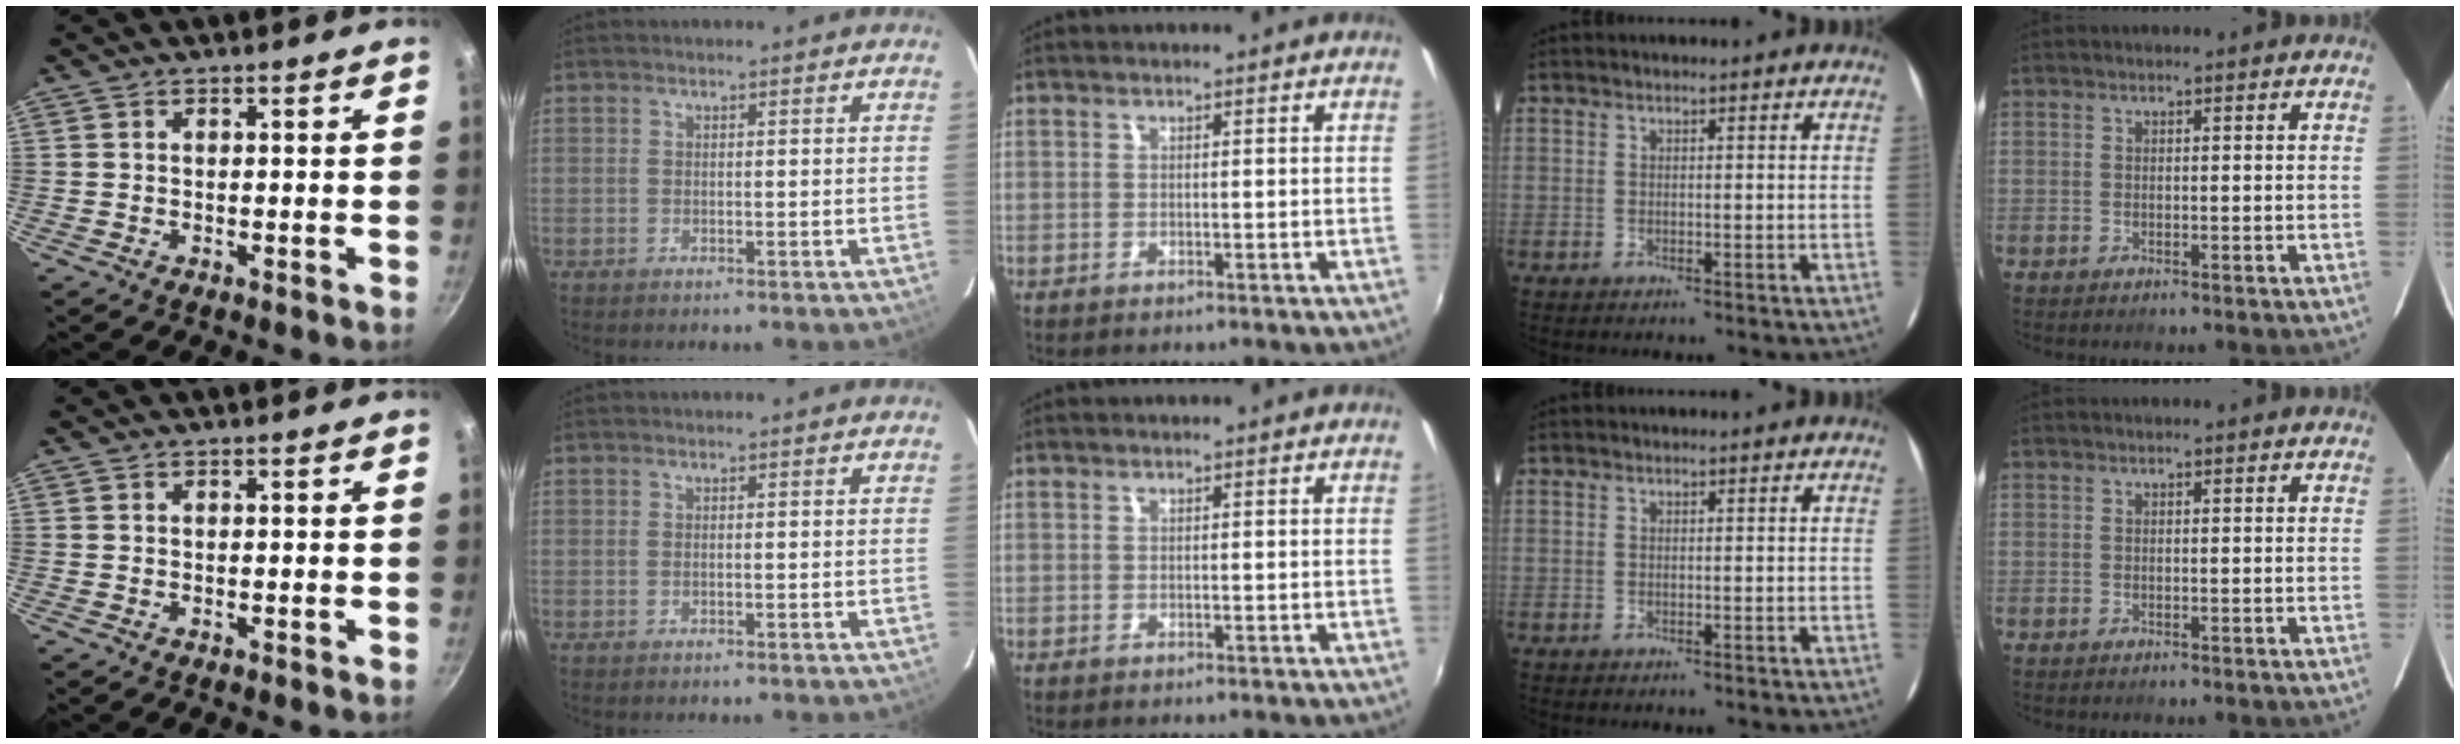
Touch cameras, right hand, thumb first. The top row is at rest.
{}